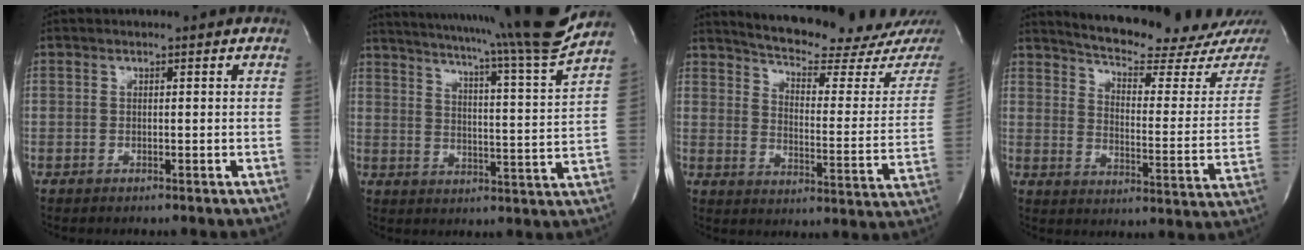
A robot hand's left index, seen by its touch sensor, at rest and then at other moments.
{"total": 20.8, "force": [18.6, -2.6, 8.9], "torque": [-0.148, -0.072, 0.248]}
{"total": 20.9, "force": [19.2, 1.5, 8.1], "torque": [-0.115, -0.081, 0.242]}
{"total": 20.4, "force": [18.8, 1.3, 7.8], "torque": [-0.109, -0.082, 0.237]}